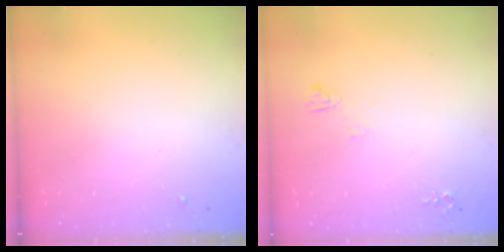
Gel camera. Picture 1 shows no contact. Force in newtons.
{"total": 4.9, "press": 4.9, "slide": 0.6}